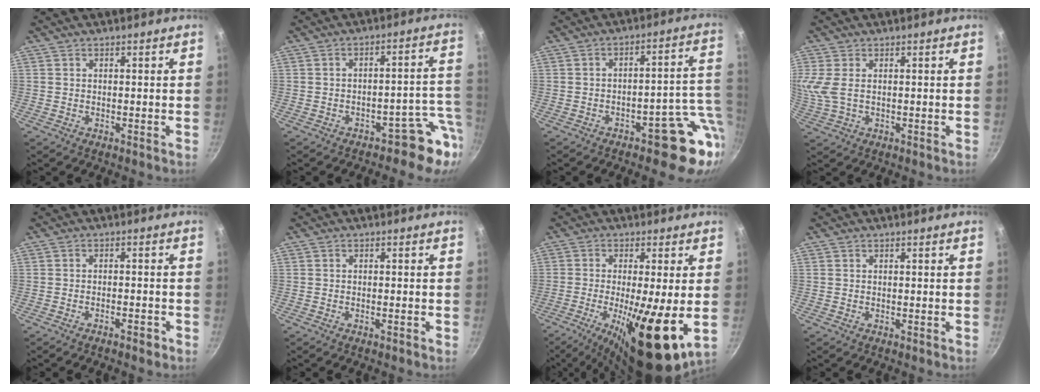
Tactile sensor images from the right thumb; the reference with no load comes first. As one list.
[{"total": 6.6, "force": [-4.4, 3.3, 3.6], "torque": [0.017, 0.055, -0.065]}, {"total": 12.0, "force": [-4.9, 5.4, 9.5], "torque": [-0.047, 0.045, -0.061]}, {"total": 5.1, "force": [0.9, 2.8, 4.1], "torque": [-0.095, 0.000, 0.021]}, {"total": 2.3, "force": [-1.7, 0.6, 1.5], "torque": [-0.022, 0.018, -0.023]}, {"total": 0.8, "force": [-0.5, 0.0, 0.6], "torque": [-0.019, 0.006, -0.010]}, {"total": 16.9, "force": [-3.2, 3.8, 16.2], "torque": [-0.269, -0.017, -0.046]}, {"total": 0.0}]